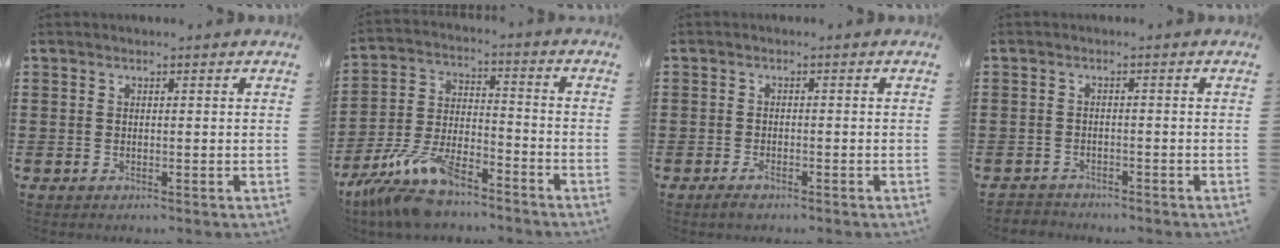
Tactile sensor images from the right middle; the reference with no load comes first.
{"total": 11.5, "force": [-9.6, 2.9, 5.6], "torque": [-0.121, 0.019, -0.188]}
{"total": 1.6, "force": [-1.2, 0.6, 1.0], "torque": [-0.026, -0.005, -0.025]}
{"total": 1.6, "force": [-1.6, 0.4, -0.2], "torque": [-0.002, 0.001, -0.037]}